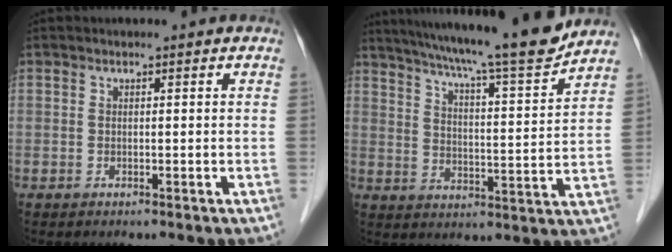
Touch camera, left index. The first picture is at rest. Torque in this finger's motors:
{"motor_torque": [0.21, -0.34, 0.47, 0.06]}